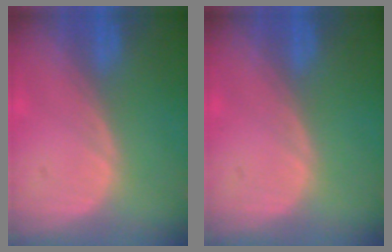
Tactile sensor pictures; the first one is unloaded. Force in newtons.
{"total": 0.0}